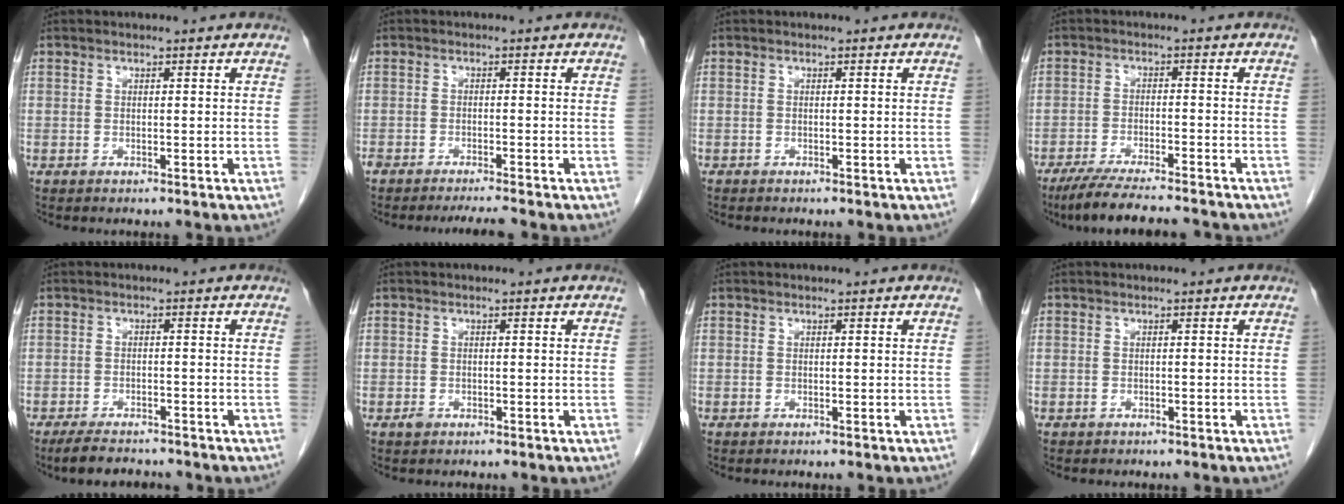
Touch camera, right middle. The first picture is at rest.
{"total": 3.5, "force": [-3.2, -0.4, 1.3], "torque": [-0.018, -0.011, -0.054]}
{"total": 0.0}
{"total": 11.8, "force": [-10.3, 1.1, 5.6], "torque": [-0.087, -0.017, -0.160]}
{"total": 5.2, "force": [-4.5, 1.4, 2.0], "torque": [-0.039, -0.010, -0.073]}
{"total": 0.8, "force": [-0.4, 0.5, 0.3], "torque": [-0.005, 0.001, -0.005]}
{"total": 0.0}
{"total": 0.5, "force": [-0.4, 0.3, 0.0], "torque": [-0.013, 0.002, -0.006]}